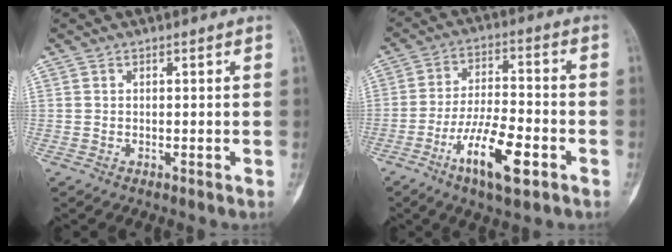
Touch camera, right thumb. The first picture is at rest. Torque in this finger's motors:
{"motor_torque": [0.83, 1.02, 0.25, -0.30, 0.10]}